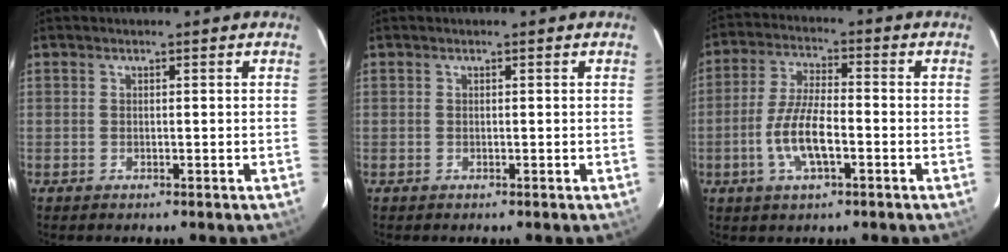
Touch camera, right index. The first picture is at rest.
{"total": 0.0}
{"total": 9.2, "force": [-3.1, 3.0, 8.2], "torque": [-0.167, -0.001, -0.059]}